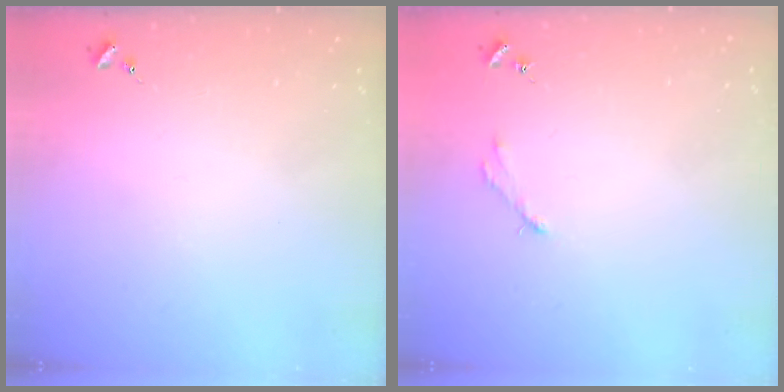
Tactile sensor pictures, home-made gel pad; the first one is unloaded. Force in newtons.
{"total": 2.5, "press": 2.5, "slide": 0.3}